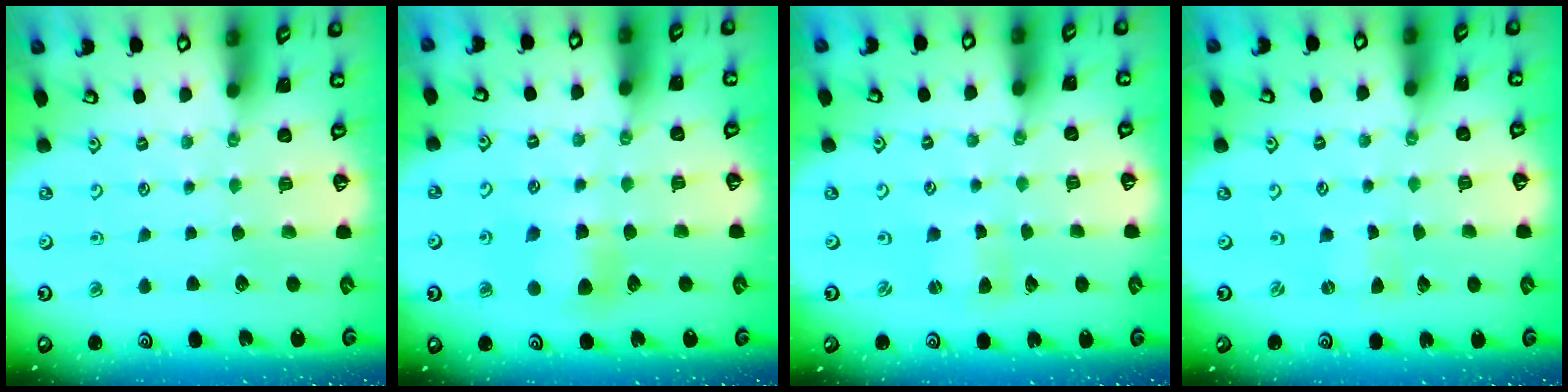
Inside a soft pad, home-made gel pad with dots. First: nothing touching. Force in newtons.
{"total": 6.1, "press": 6.1, "slide": 0.2}
{"total": 1.5, "press": 1.4, "slide": 0.3}
{"total": 0.0}